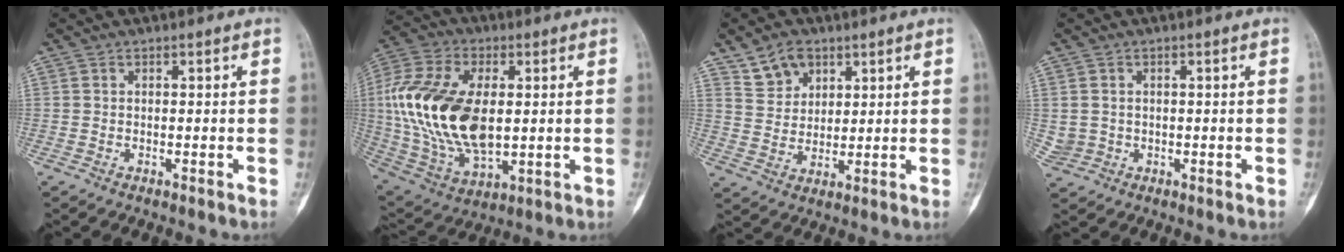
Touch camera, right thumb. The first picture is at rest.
{"total": 22.9, "force": [1.7, 13.0, 18.8], "torque": [-0.387, -0.009, 0.038]}
{"total": 6.8, "force": [4.3, 4.7, 2.5], "torque": [-0.022, -0.020, 0.088]}
{"total": 2.6, "force": [0.2, 2.5, 0.4], "torque": [-0.003, 0.004, 0.014]}